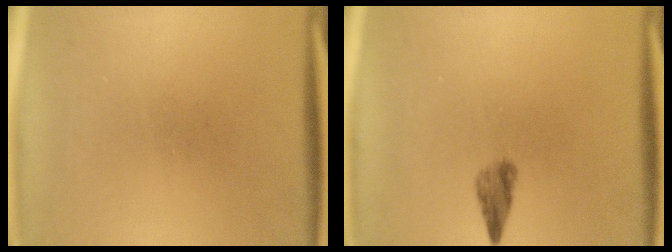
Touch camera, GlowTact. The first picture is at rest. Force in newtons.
{"total": 2.2}